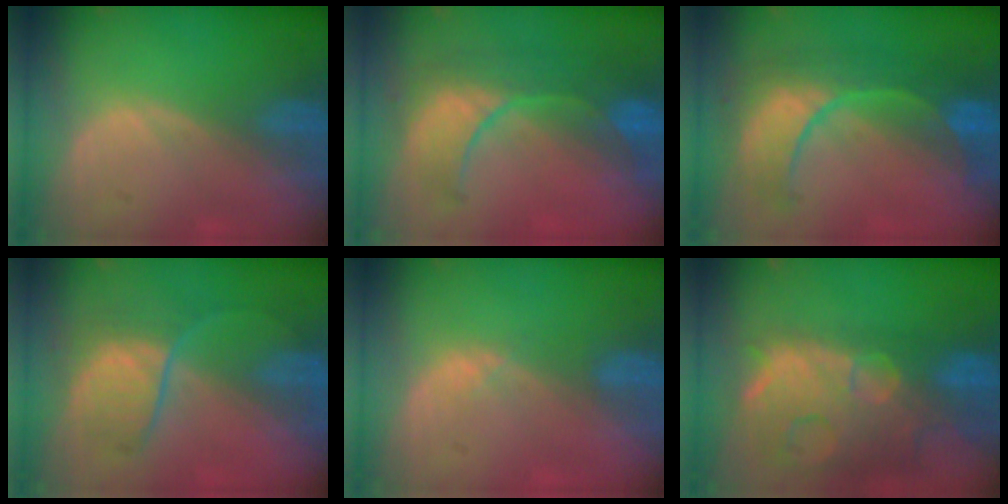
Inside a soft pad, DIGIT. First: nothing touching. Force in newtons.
{"total": 9.9, "press": 9.1, "slide": 3.9}
{"total": 9.6, "press": 9.6, "slide": 0.7}
{"total": 6.6, "press": 6.5, "slide": 1.3}
{"total": 1.3, "press": 1.1, "slide": 0.8}
{"total": 14.8, "press": 12.1, "slide": 8.6}